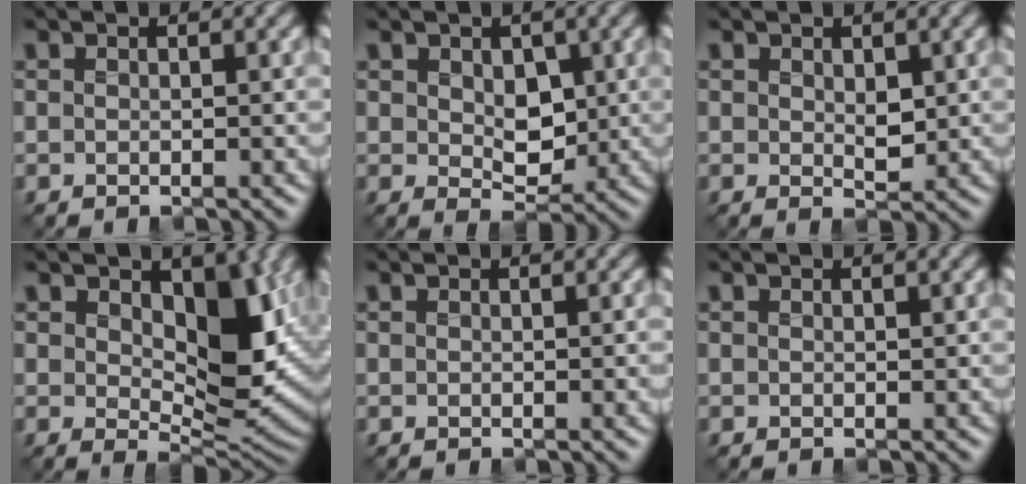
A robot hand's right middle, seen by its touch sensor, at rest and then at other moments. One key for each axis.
{"total": 3.6, "fx": 0.3, "fy": 2.4, "fz": 2.6, "tx": -0.048, "ty": -0.009, "tz": 0.001}
{"total": 1.8, "fx": 0.4, "fy": 1.0, "fz": 1.4, "tx": -0.026, "ty": -0.006, "tz": 0.007}
{"total": 8.5, "fx": 2.1, "fy": 4.6, "fz": 6.9, "tx": -0.107, "ty": -0.018, "tz": 0.030}
{"total": 0.6, "fx": 0.1, "fy": 0.2, "fz": 0.5, "tx": -0.009, "ty": 0.002, "tz": 0.002}
{"total": 0.0}